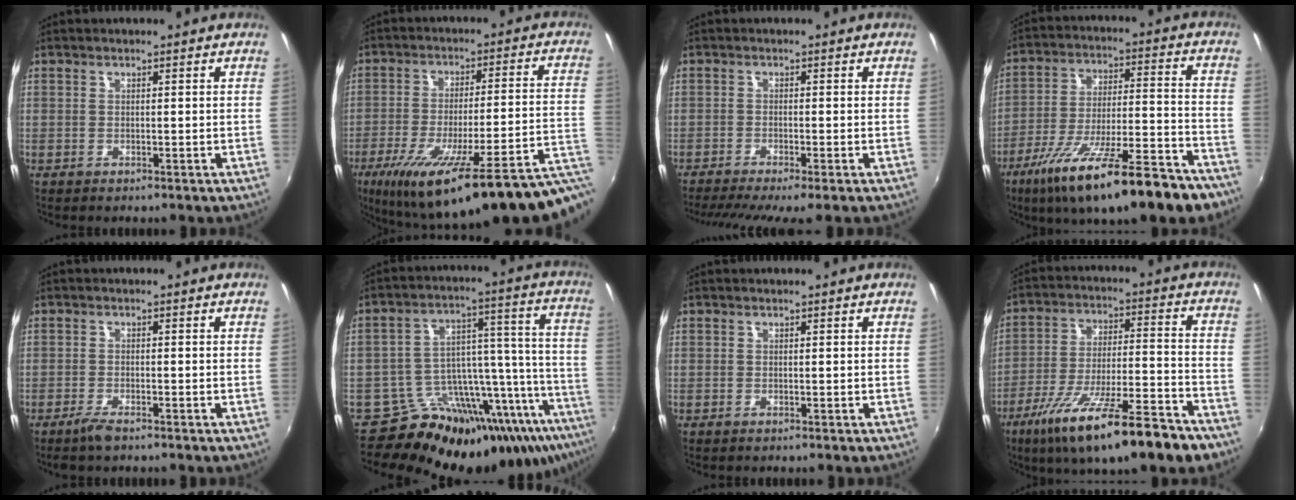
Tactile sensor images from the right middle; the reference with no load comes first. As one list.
[{"total": 28.3, "force": [-17.8, 2.7, 21.8], "torque": [-0.301, -0.069, -0.249]}, {"total": 7.4, "force": [-5.8, -0.1, 4.5], "torque": [-0.098, -0.028, -0.094]}, {"total": 24.3, "force": [-17.3, 4.9, 16.3], "torque": [-0.277, -0.050, -0.259]}, {"total": 2.8, "force": [-2.2, 0.5, 1.7], "torque": [-0.046, -0.007, -0.043]}, {"total": 24.4, "force": [-19.8, 8.4, 11.5], "torque": [-0.133, 0.005, -0.294]}, {"total": 0.0}, {"total": 21.4, "force": [-14.6, 4.0, 15.1], "torque": [-0.266, -0.048, -0.226]}]